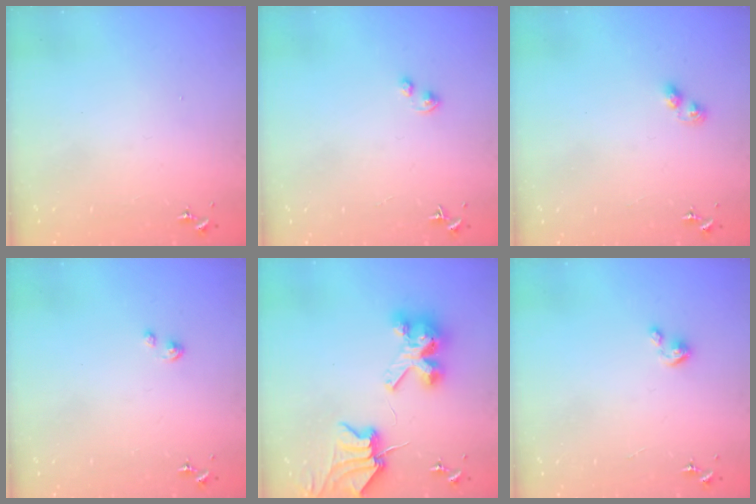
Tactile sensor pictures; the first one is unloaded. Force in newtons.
{"total": 1.5, "press": 1.5, "slide": 0.4}
{"total": 3.3, "press": 3.3, "slide": 0.5}
{"total": 2.8, "press": 2.8, "slide": 0.3}
{"total": 10.3, "press": 10.2, "slide": 1.4}
{"total": 3.0, "press": 3.0, "slide": 0.2}